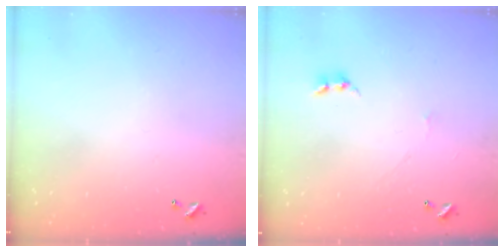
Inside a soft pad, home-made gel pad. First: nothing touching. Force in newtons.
{"total": 0.9, "press": 0.8, "slide": 0.4}